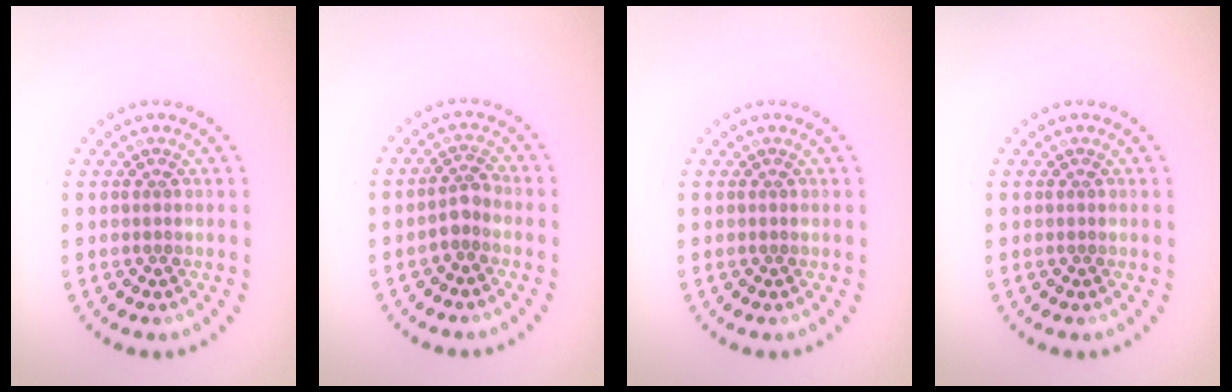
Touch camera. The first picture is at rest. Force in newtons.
{"total": 1.7, "press": 1.4, "slide": 1.0}
{"total": 0.0}
{"total": 0.0}